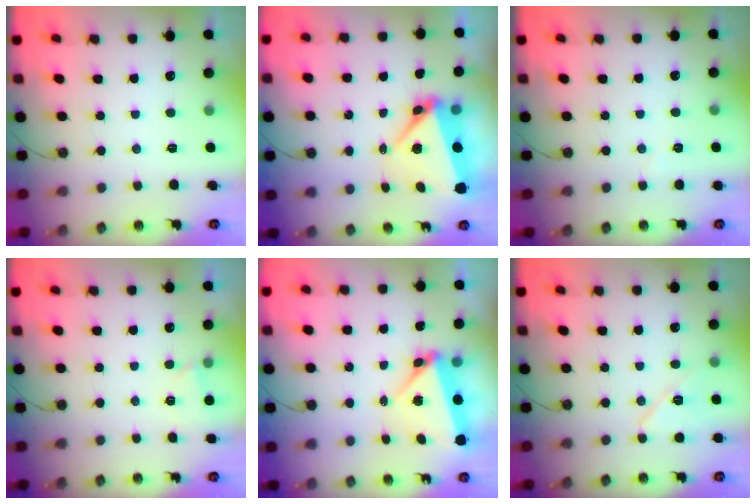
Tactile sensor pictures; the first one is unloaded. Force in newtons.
{"total": 7.0, "press": 6.7, "slide": 1.9}
{"total": 3.3, "press": 2.8, "slide": 1.7}
{"total": 2.0, "press": 1.9, "slide": 0.3}
{"total": 6.1, "press": 5.2, "slide": 3.2}
{"total": 8.1, "press": 8.1, "slide": 0.5}